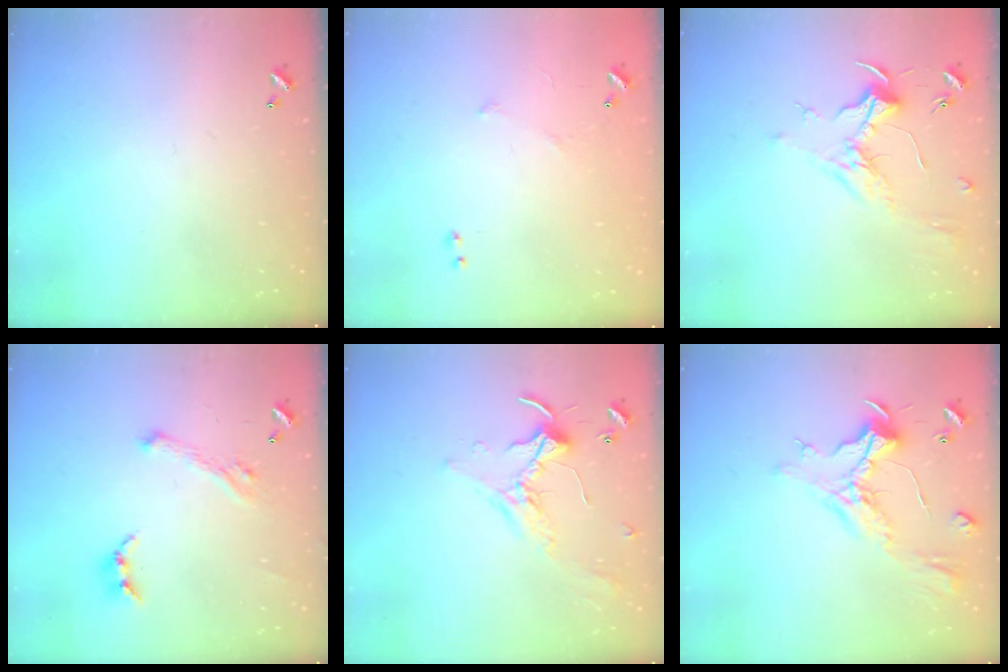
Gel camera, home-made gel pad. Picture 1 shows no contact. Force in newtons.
{"total": 6.7, "press": 6.7, "slide": 0.9}
{"total": 1.8, "press": 1.6, "slide": 0.7}
{"total": 2.7, "press": 2.7, "slide": 0.4}
{"total": 1.8, "press": 1.8, "slide": 0.2}
{"total": 1.1, "press": 0.5, "slide": 1.0}